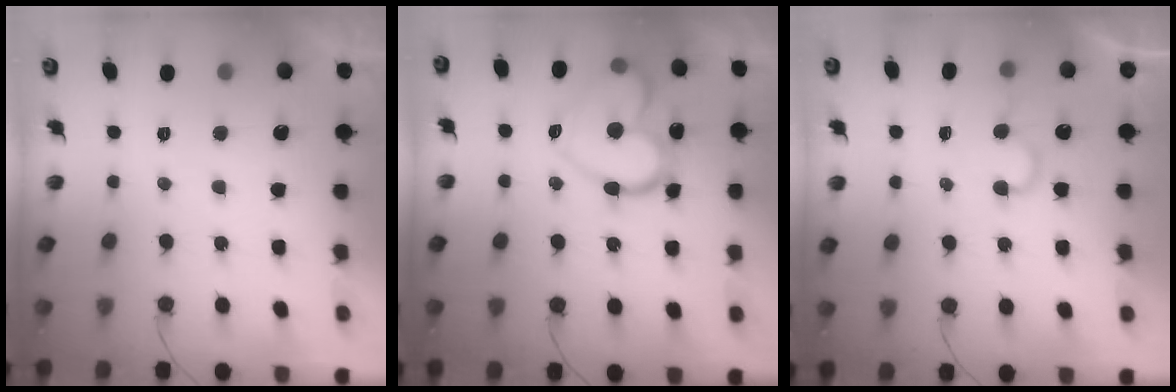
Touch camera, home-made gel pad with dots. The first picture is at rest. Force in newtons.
{"total": 18.4, "press": 18.4, "slide": 1.0}
{"total": 5.5, "press": 5.5, "slide": 0.6}